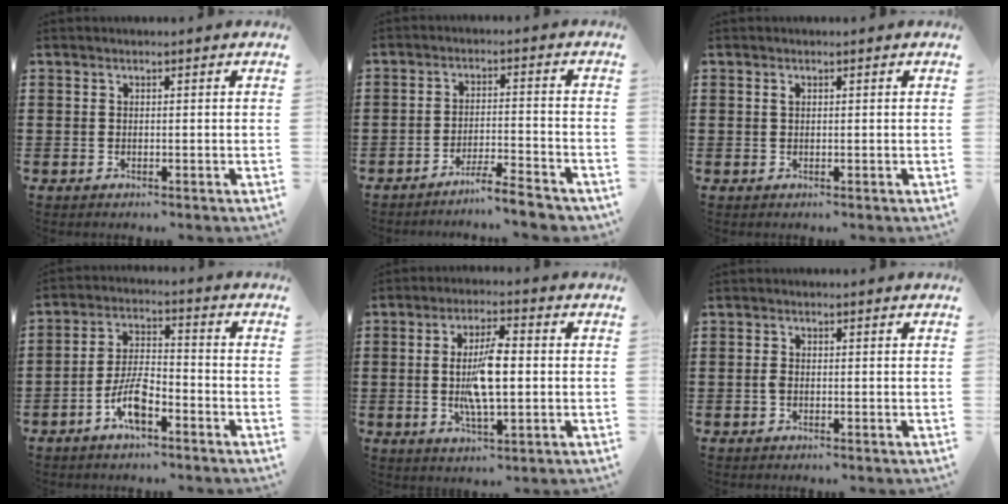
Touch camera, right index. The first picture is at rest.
{"total": 5.0, "force": [-4.7, -0.3, 1.8], "torque": [-0.028, -0.008, -0.090]}
{"total": 0.7, "force": [0.2, 0.4, 0.5], "torque": [-0.012, 0.001, 0.005]}
{"total": 6.9, "force": [-3.8, 2.6, 5.2], "torque": [-0.123, 0.000, -0.077]}
{"total": 8.2, "force": [-0.2, 2.6, 7.8], "torque": [-0.158, -0.001, -0.009]}
{"total": 1.3, "force": [-0.3, 0.7, 1.0], "torque": [-0.028, -0.002, -0.009]}